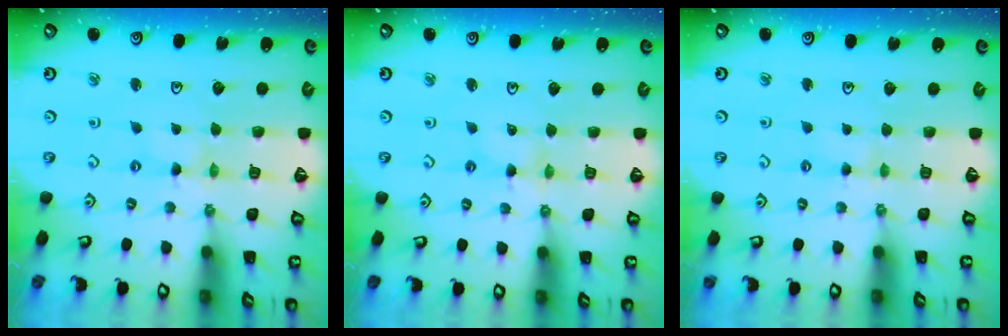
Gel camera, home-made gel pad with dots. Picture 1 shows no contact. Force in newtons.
{"total": 2.6, "press": 2.6, "slide": 0.2}
{"total": 2.5, "press": 2.5, "slide": 0.3}